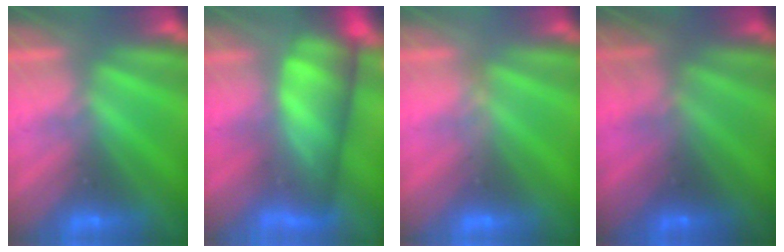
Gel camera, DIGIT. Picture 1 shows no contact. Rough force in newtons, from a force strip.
{"total": 10.8}
{"total": 3.4}
{"total": 2.9}